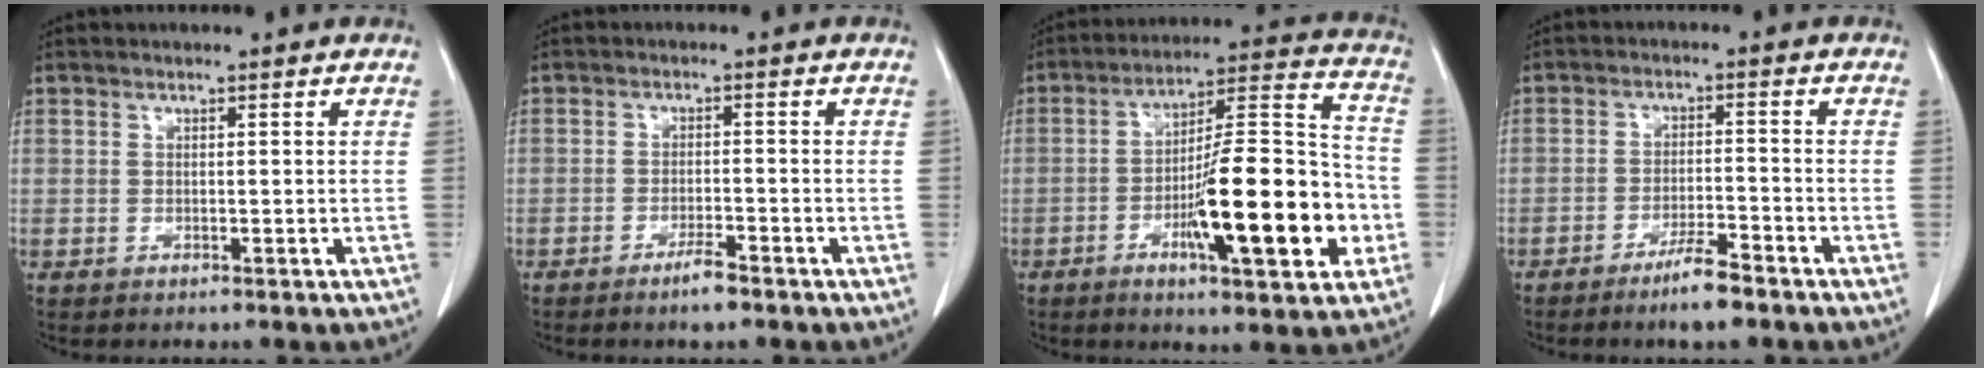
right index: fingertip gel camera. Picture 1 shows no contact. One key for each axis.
{"total": 3.0, "fx": -2.2, "fy": 0.3, "fz": 2.0, "tx": -0.037, "ty": 0.000, "tz": -0.036}
{"total": 19.1, "fx": -5.2, "fy": 3.7, "fz": 18.0, "tx": -0.282, "ty": 0.010, "tz": -0.077}
{"total": 5.2, "fx": -3.9, "fy": 0.5, "fz": 3.5, "tx": -0.064, "ty": -0.005, "tz": -0.066}